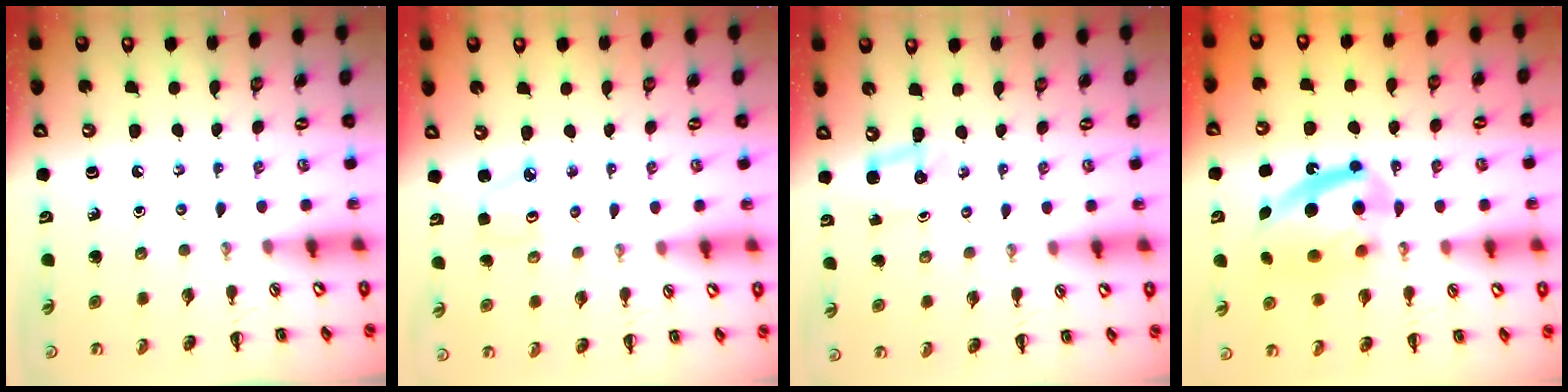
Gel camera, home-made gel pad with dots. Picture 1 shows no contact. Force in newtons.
{"total": 2.5, "press": 2.4, "slide": 0.6}
{"total": 2.8, "press": 2.7, "slide": 0.9}
{"total": 15.1, "press": 14.5, "slide": 4.1}